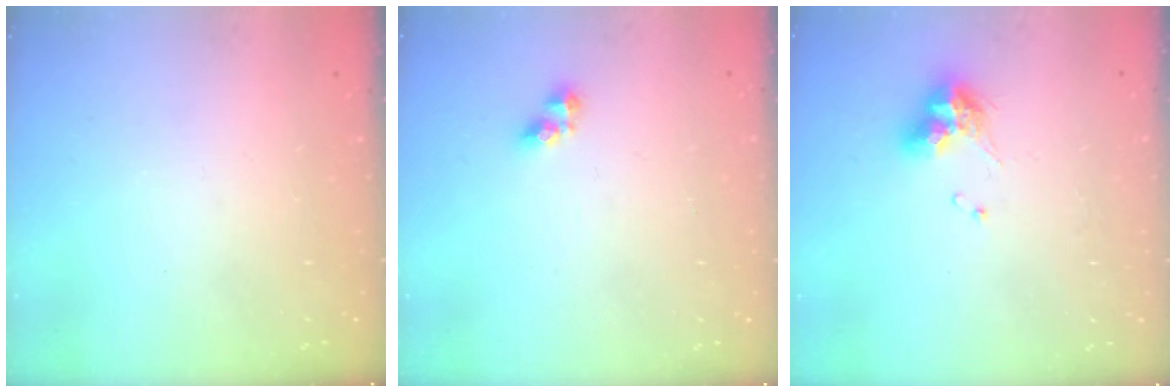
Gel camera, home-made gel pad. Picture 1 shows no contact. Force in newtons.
{"total": 4.4, "press": 4.4, "slide": 0.1}
{"total": 8.5, "press": 8.4, "slide": 0.9}